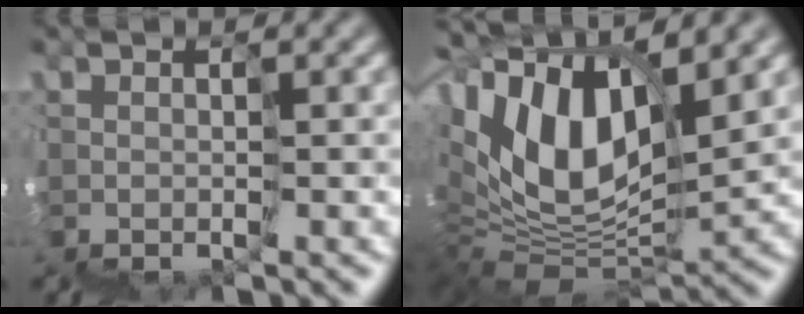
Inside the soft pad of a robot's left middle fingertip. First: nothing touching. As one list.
[{"total": 11.3, "force": [5.3, 5.5, 8.3], "torque": [-0.161, 0.023, 0.099]}]